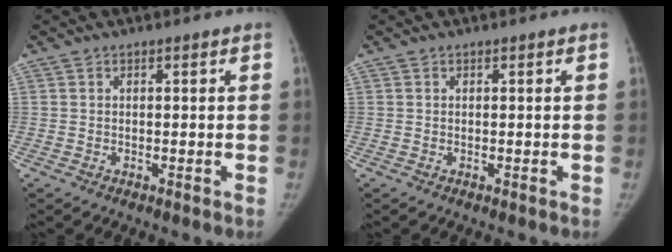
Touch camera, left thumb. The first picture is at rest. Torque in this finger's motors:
{"motor_torque": [-0.06, 0.07, 0.28, -0.12, 0.00]}